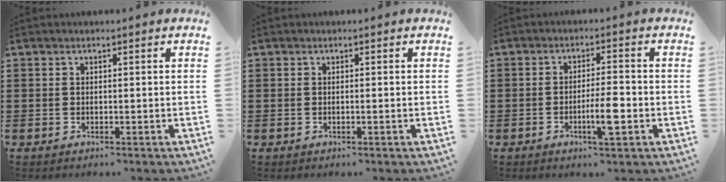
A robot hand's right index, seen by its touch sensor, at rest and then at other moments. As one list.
[{"total": 0.0}, {"total": 5.4, "force": [-1.9, 0.8, 5.0], "torque": [-0.087, -0.006, -0.033]}]